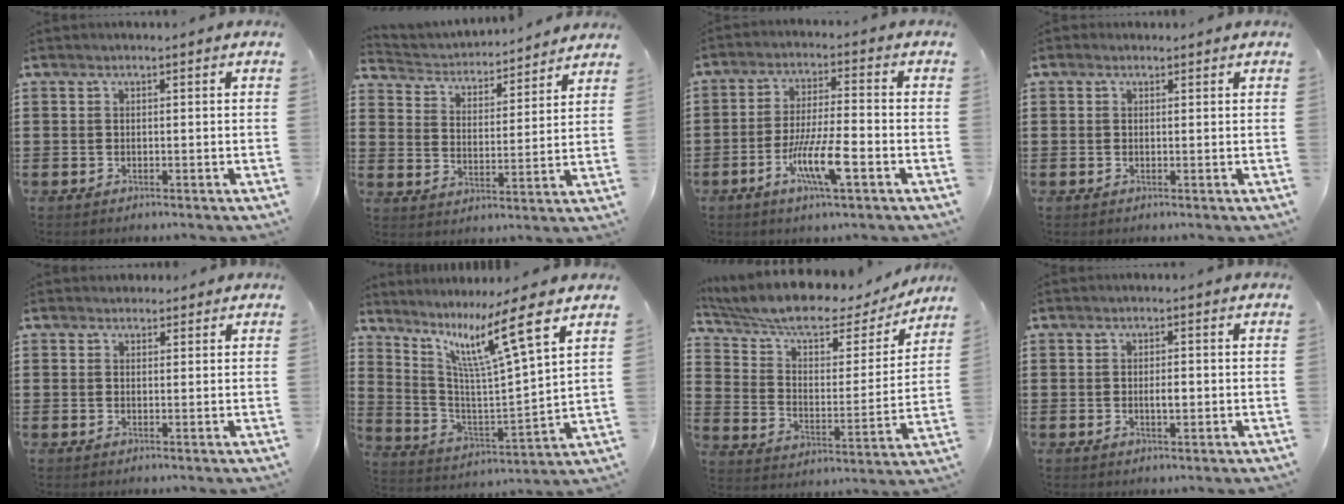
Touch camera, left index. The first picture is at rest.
{"total": 3.1, "force": [3.1, 0.5, -0.2], "torque": [-0.018, -0.030, 0.045]}
{"total": 8.9, "force": [-3.7, 1.6, 7.9], "torque": [-0.160, -0.010, -0.072]}
{"total": 0.5, "force": [0.2, 0.5, 0.1], "torque": [-0.004, 0.004, 0.004]}
{"total": 1.7, "force": [1.5, 0.9, 0.1], "torque": [0.001, 0.002, 0.028]}
{"total": 11.4, "force": [7.2, 0.3, 8.7], "torque": [-0.185, -0.036, 0.109]}
{"total": 8.9, "force": [7.3, 2.3, 4.6], "torque": [-0.111, -0.045, 0.123]}
{"total": 1.9, "force": [-0.1, 0.7, 1.8], "torque": [-0.035, 0.001, -0.003]}